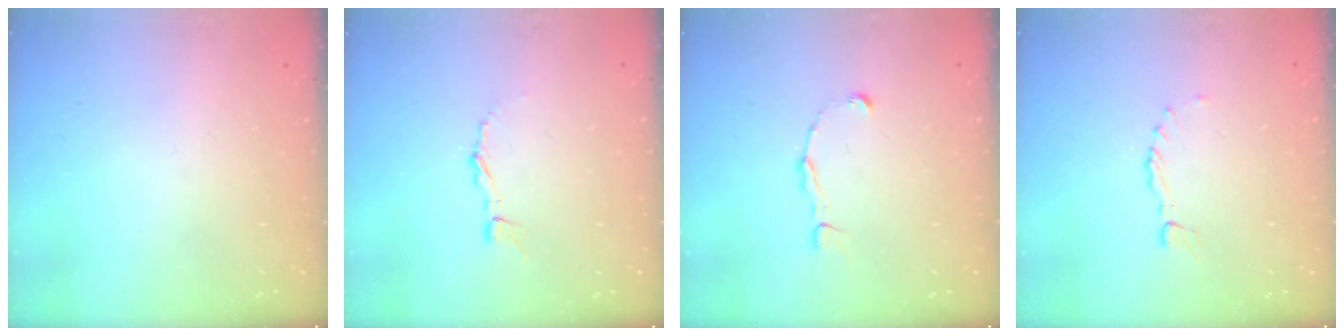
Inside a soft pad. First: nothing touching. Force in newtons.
{"total": 3.8, "press": 3.8, "slide": 0.2}
{"total": 1.8, "press": 1.8, "slide": 0.1}
{"total": 0.0}